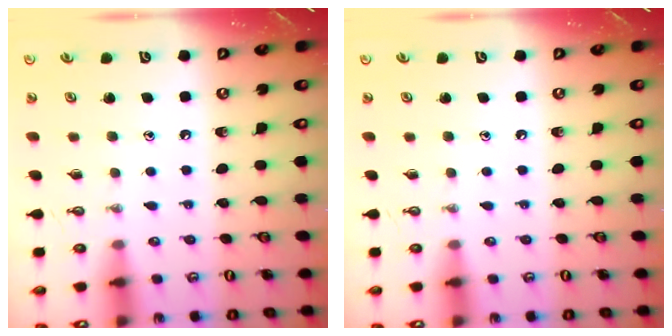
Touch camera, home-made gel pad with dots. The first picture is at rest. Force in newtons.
{"total": 0.0}